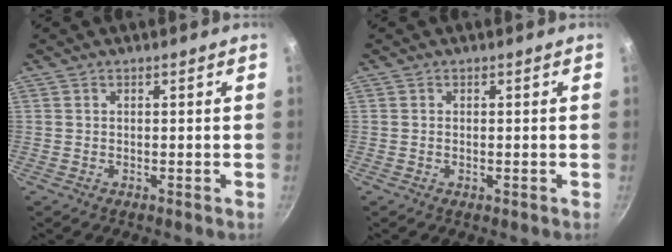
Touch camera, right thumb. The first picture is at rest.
{"total": 0.6, "force": [-0.1, 0.2, 0.5], "torque": [-0.009, 0.000, -0.002]}